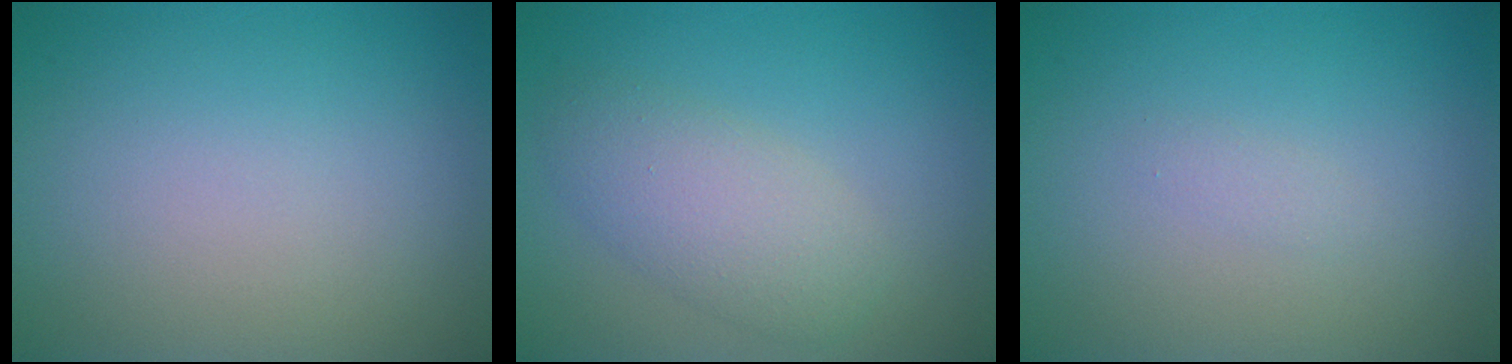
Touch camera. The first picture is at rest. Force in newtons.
{"total": 3.8, "press": 3.8, "slide": 0.1}
{"total": 0.6, "press": 0.6, "slide": 0.0}